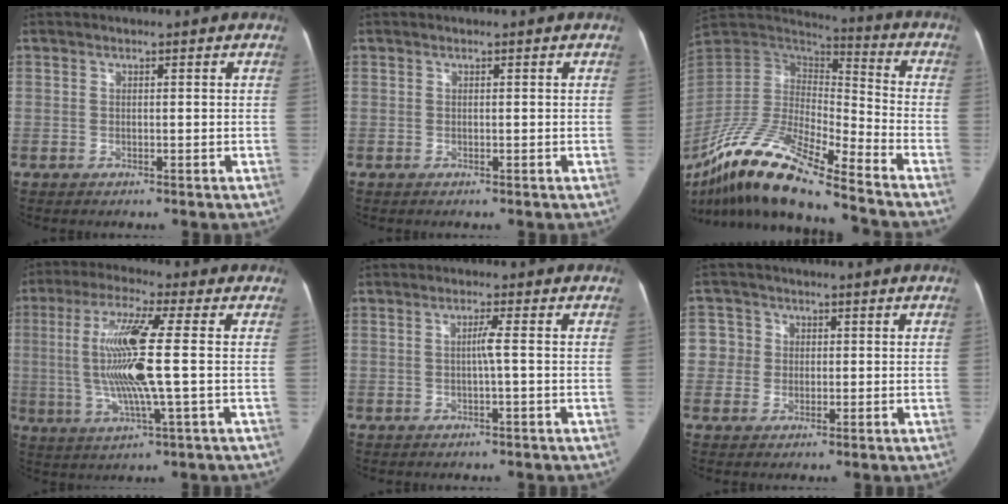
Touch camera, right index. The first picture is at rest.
{"total": 0.0}
{"total": 18.3, "force": [-13.8, 2.5, 11.7], "torque": [-0.232, 0.010, -0.256]}
{"total": 12.4, "force": [0.1, 0.0, 12.4], "torque": [-0.256, 0.001, 0.000]}
{"total": 1.9, "force": [-0.2, -0.5, 1.8], "torque": [-0.032, 0.001, -0.004]}
{"total": 4.3, "force": [0.2, 4.2, 0.3], "torque": [0.002, 0.018, 0.007]}